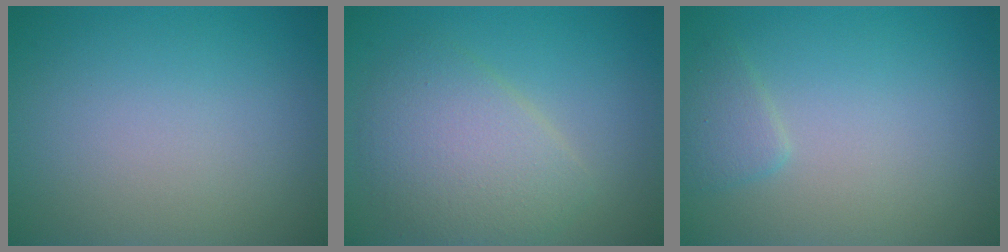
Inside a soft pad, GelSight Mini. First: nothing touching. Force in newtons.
{"total": 4.8, "press": 4.8, "slide": 0.1}
{"total": 1.5, "press": 1.5, "slide": 0.1}